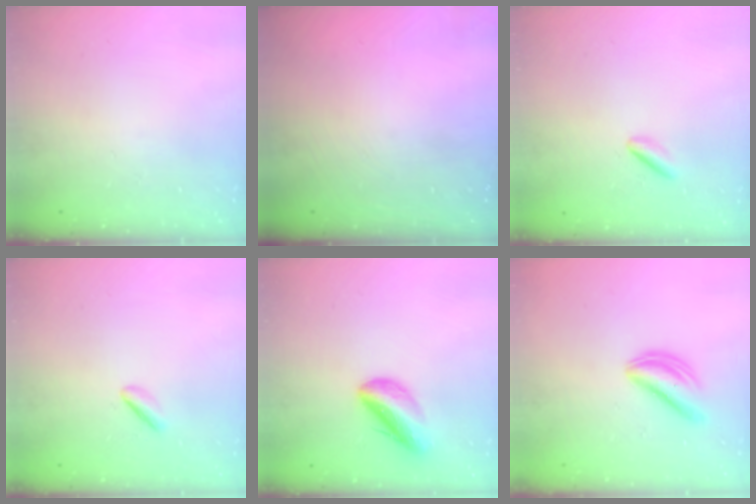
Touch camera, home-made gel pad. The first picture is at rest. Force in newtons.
{"total": 0.0}
{"total": 3.2, "press": 3.1, "slide": 0.6}
{"total": 2.2, "press": 1.8, "slide": 1.3}
{"total": 9.9, "press": 9.4, "slide": 3.0}
{"total": 5.8, "press": 5.8, "slide": 0.3}